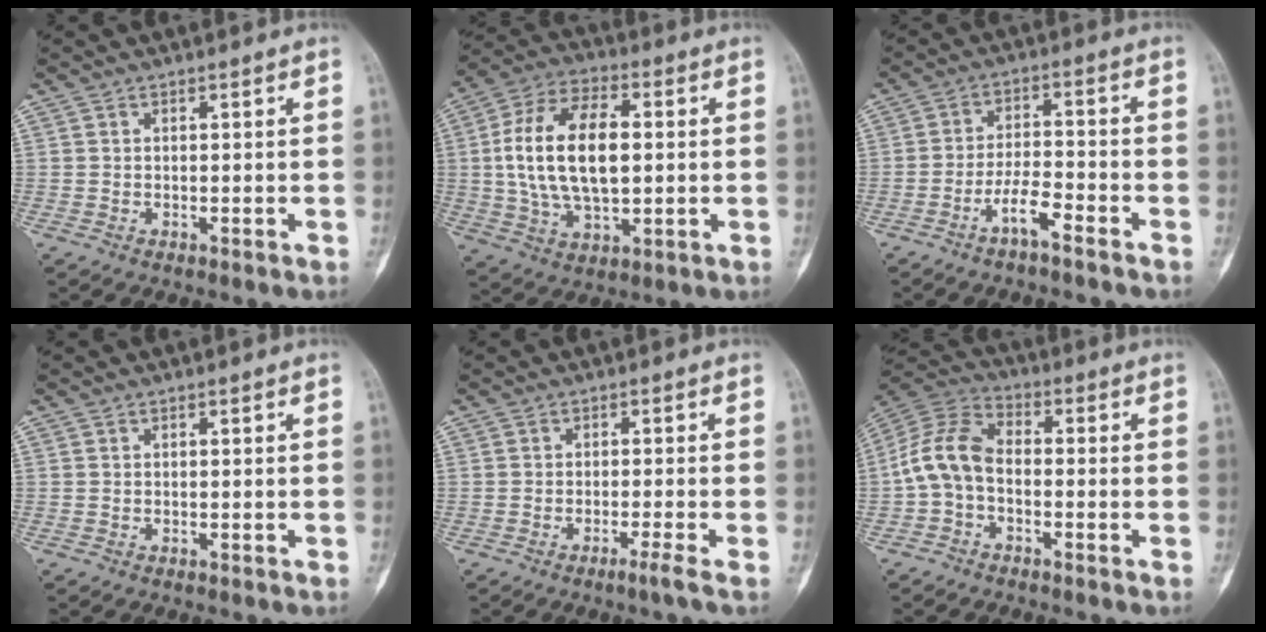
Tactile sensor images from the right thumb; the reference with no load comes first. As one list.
[{"total": 18.1, "force": [1.4, 9.8, 15.2], "torque": [-0.278, 0.012, 0.025]}, {"total": 5.7, "force": [-3.9, 1.3, 4.0], "torque": [-0.082, 0.034, -0.071]}, {"total": 0.0}, {"total": 2.2, "force": [-1.4, -0.8, 1.5], "torque": [-0.037, 0.002, -0.029]}, {"total": 9.6, "force": [-1.7, 6.1, 7.2], "torque": [-0.145, 0.033, -0.048]}]